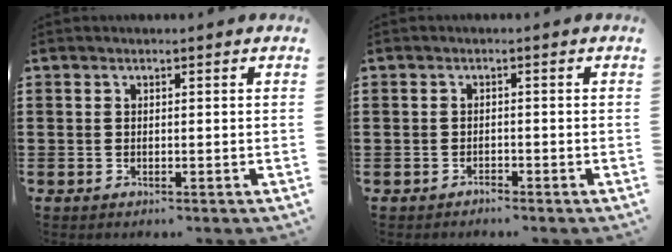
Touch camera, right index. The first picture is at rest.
{"total": 1.1, "force": [-1.1, 0.2, -0.2], "torque": [0.002, 0.005, -0.024]}